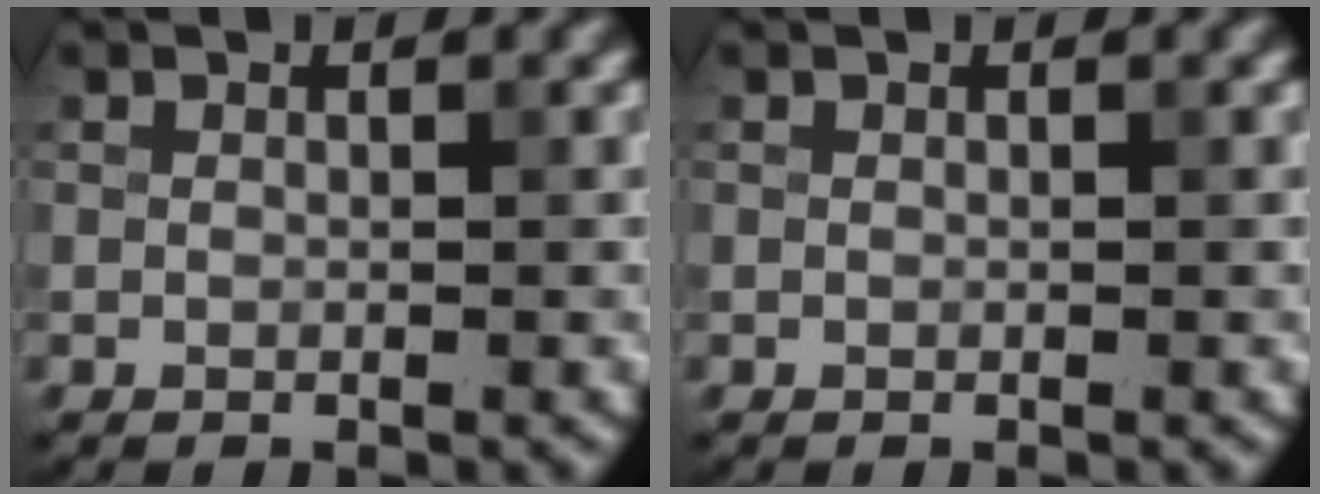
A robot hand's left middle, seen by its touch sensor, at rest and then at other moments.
{"total": 0.0}